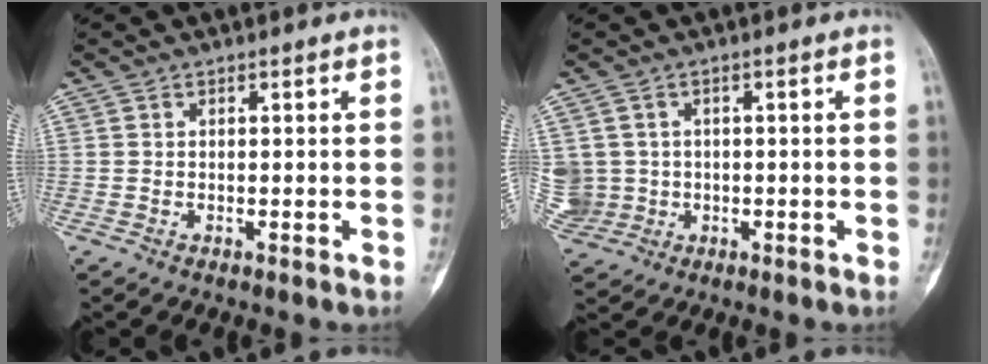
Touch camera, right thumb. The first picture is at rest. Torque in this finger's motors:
{"motor_torque": [0.31, 1.58, 1.04, 0.23, 0.26]}